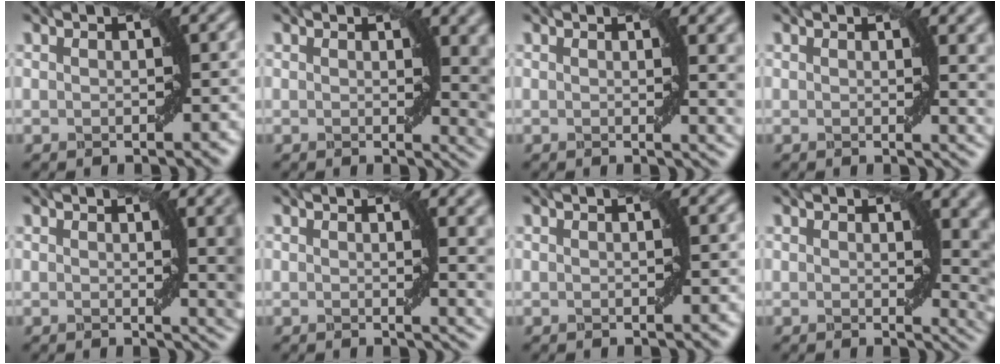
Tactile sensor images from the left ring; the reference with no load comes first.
{"total": 5.5, "force": [1.3, 2.3, 4.8], "torque": [-0.041, -0.009, 0.024]}
{"total": 4.3, "force": [1.0, 1.3, 4.0], "torque": [-0.039, -0.003, 0.016]}
{"total": 4.0, "force": [1.1, 1.2, 3.7], "torque": [-0.034, -0.002, 0.018]}
{"total": 6.7, "force": [1.1, 2.1, 6.2], "torque": [-0.047, -0.002, 0.020]}
{"total": 5.2, "force": [1.1, 1.8, 4.7], "torque": [-0.037, -0.005, 0.021]}
{"total": 0.0}
{"total": 5.3, "force": [1.3, 2.5, 4.5], "torque": [-0.039, -0.010, 0.025]}